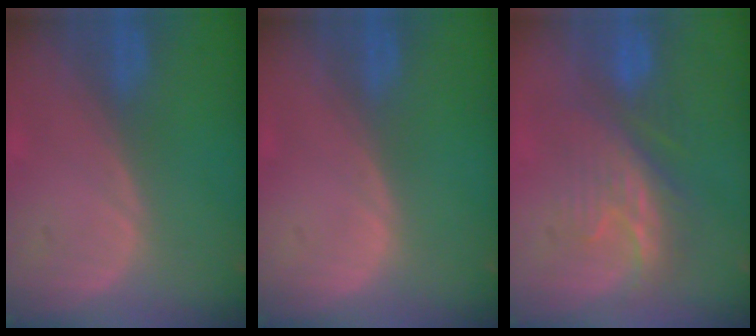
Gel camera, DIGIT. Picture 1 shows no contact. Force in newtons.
{"total": 0.0}
{"total": 7.8, "press": 7.6, "slide": 1.4}